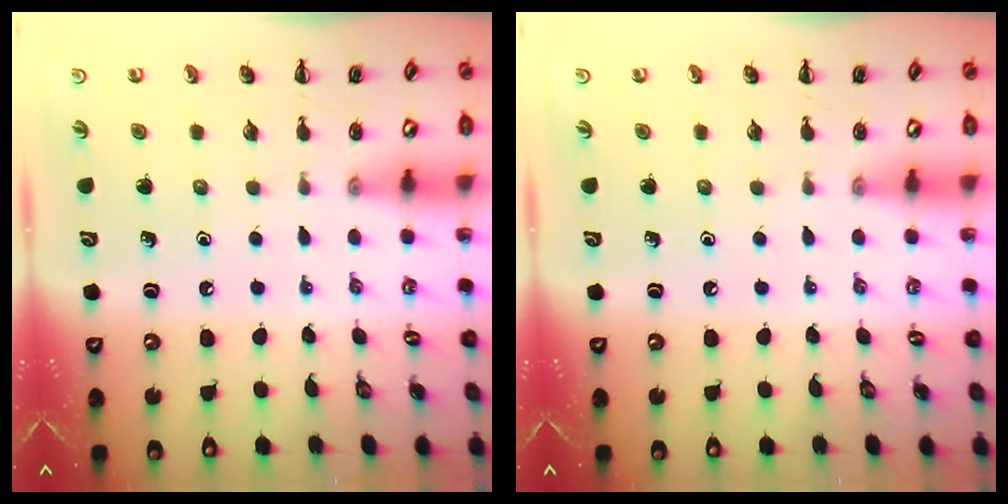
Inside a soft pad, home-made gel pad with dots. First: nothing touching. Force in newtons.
{"total": 0.0}